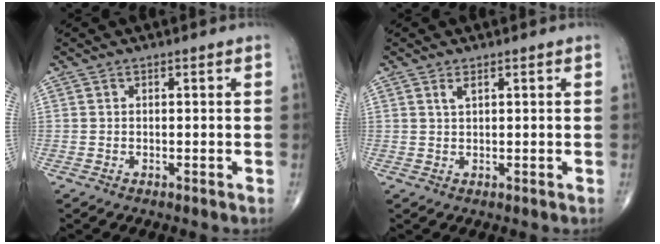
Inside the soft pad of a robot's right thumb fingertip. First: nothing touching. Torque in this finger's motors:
{"motor_torque": [-0.10, -0.02, 0.30, 0.16, 0.01]}